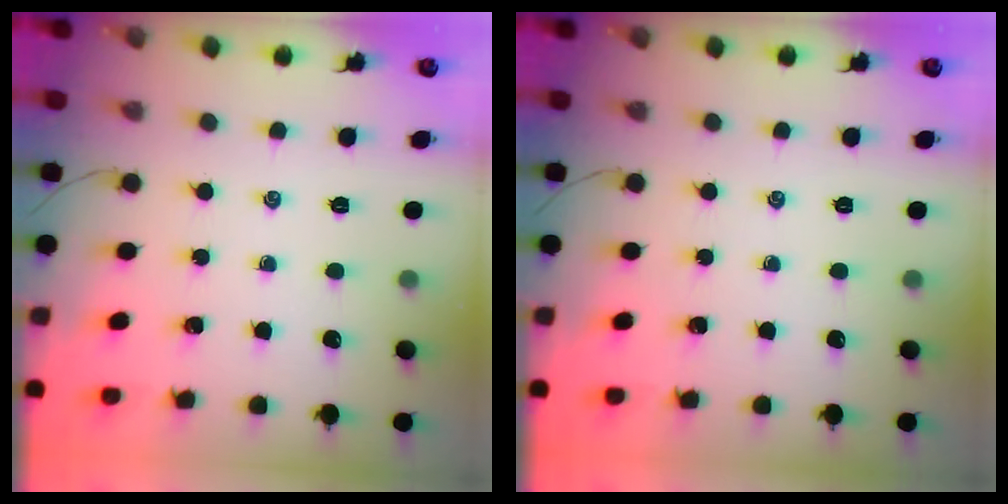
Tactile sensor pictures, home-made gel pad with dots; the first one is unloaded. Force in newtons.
{"total": 0.0}